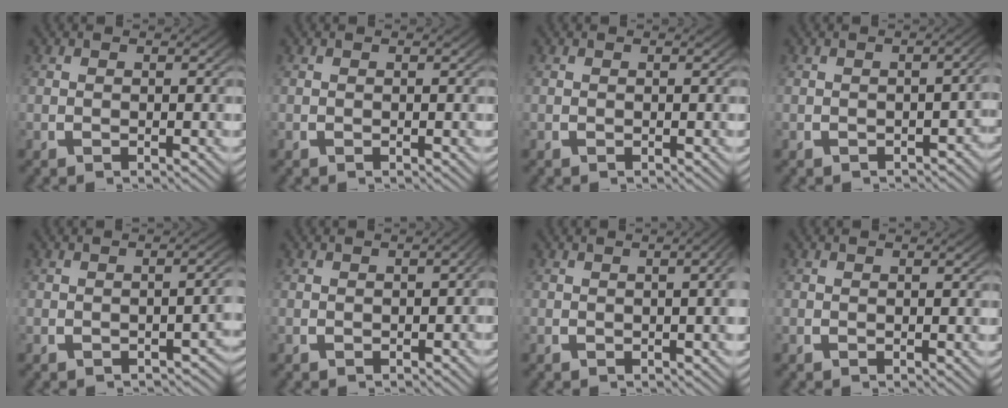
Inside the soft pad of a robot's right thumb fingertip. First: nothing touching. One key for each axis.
{"total": 0.0}
{"total": 0.0}
{"total": 2.4, "fx": -1.9, "fy": 0.8, "fz": 1.3, "tx": -0.015, "ty": -0.005, "tz": -0.023}
{"total": 2.9, "fx": -2.3, "fy": 0.7, "fz": 1.6, "tx": -0.019, "ty": -0.001, "tz": -0.029}
{"total": 1.3, "fx": -0.7, "fy": 0.5, "fz": 1.0, "tx": -0.012, "ty": -0.003, "tz": -0.009}
{"total": 2.9, "fx": 0.1, "fy": 0.8, "fz": 2.8, "tx": -0.025, "ty": 0.014, "tz": -0.002}
{"total": 0.0}